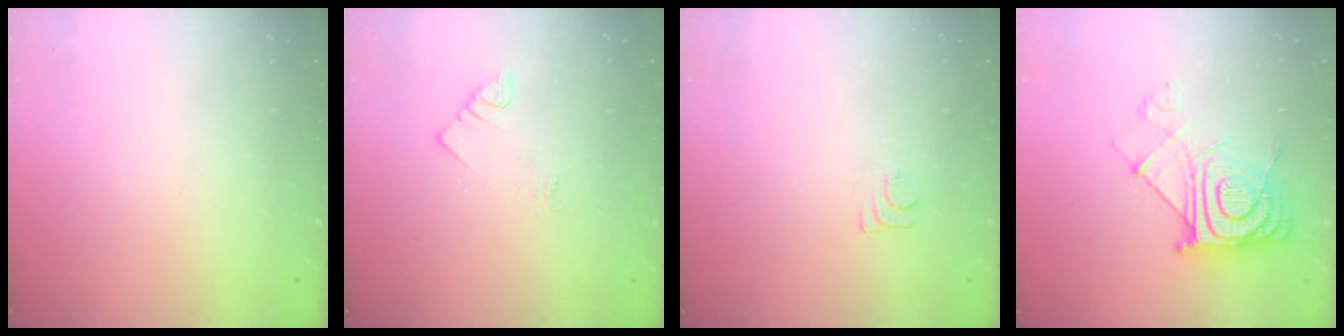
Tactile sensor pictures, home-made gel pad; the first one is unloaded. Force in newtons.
{"total": 2.3, "press": 2.3, "slide": 0.4}
{"total": 5.2, "press": 5.1, "slide": 0.6}
{"total": 13.0, "press": 13.0, "slide": 0.8}